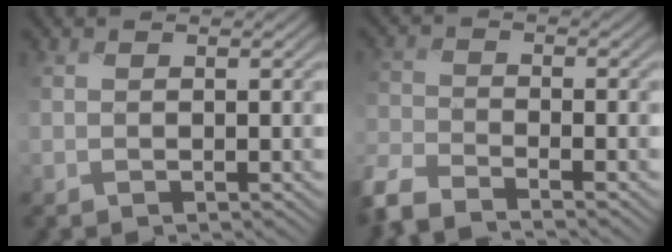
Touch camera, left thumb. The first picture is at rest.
{"total": 5.9, "force": [-5.3, 1.2, 2.4], "torque": [-0.063, -0.015, -0.116]}